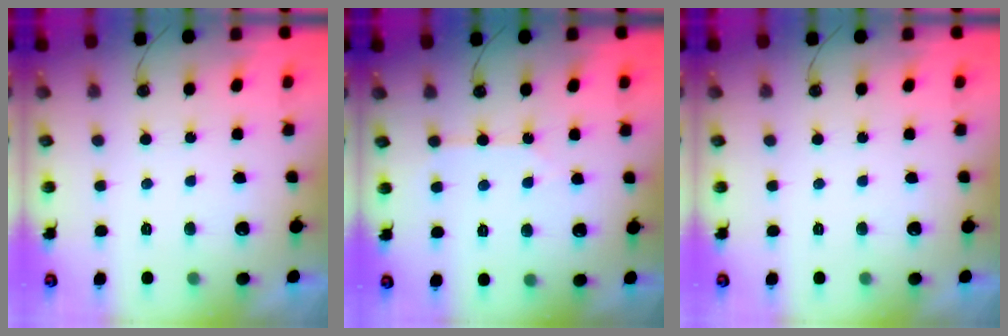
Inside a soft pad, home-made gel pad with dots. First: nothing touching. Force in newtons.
{"total": 2.5, "press": 2.4, "slide": 0.4}
{"total": 0.0}